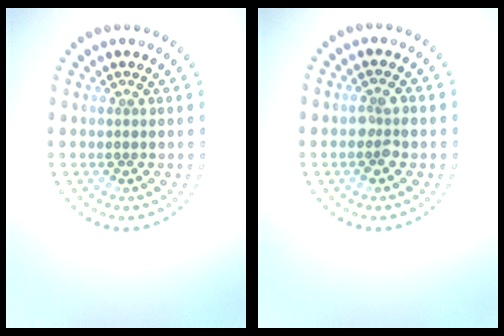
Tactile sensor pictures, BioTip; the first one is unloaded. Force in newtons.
{"total": 1.7, "press": 1.7, "slide": 0.3}